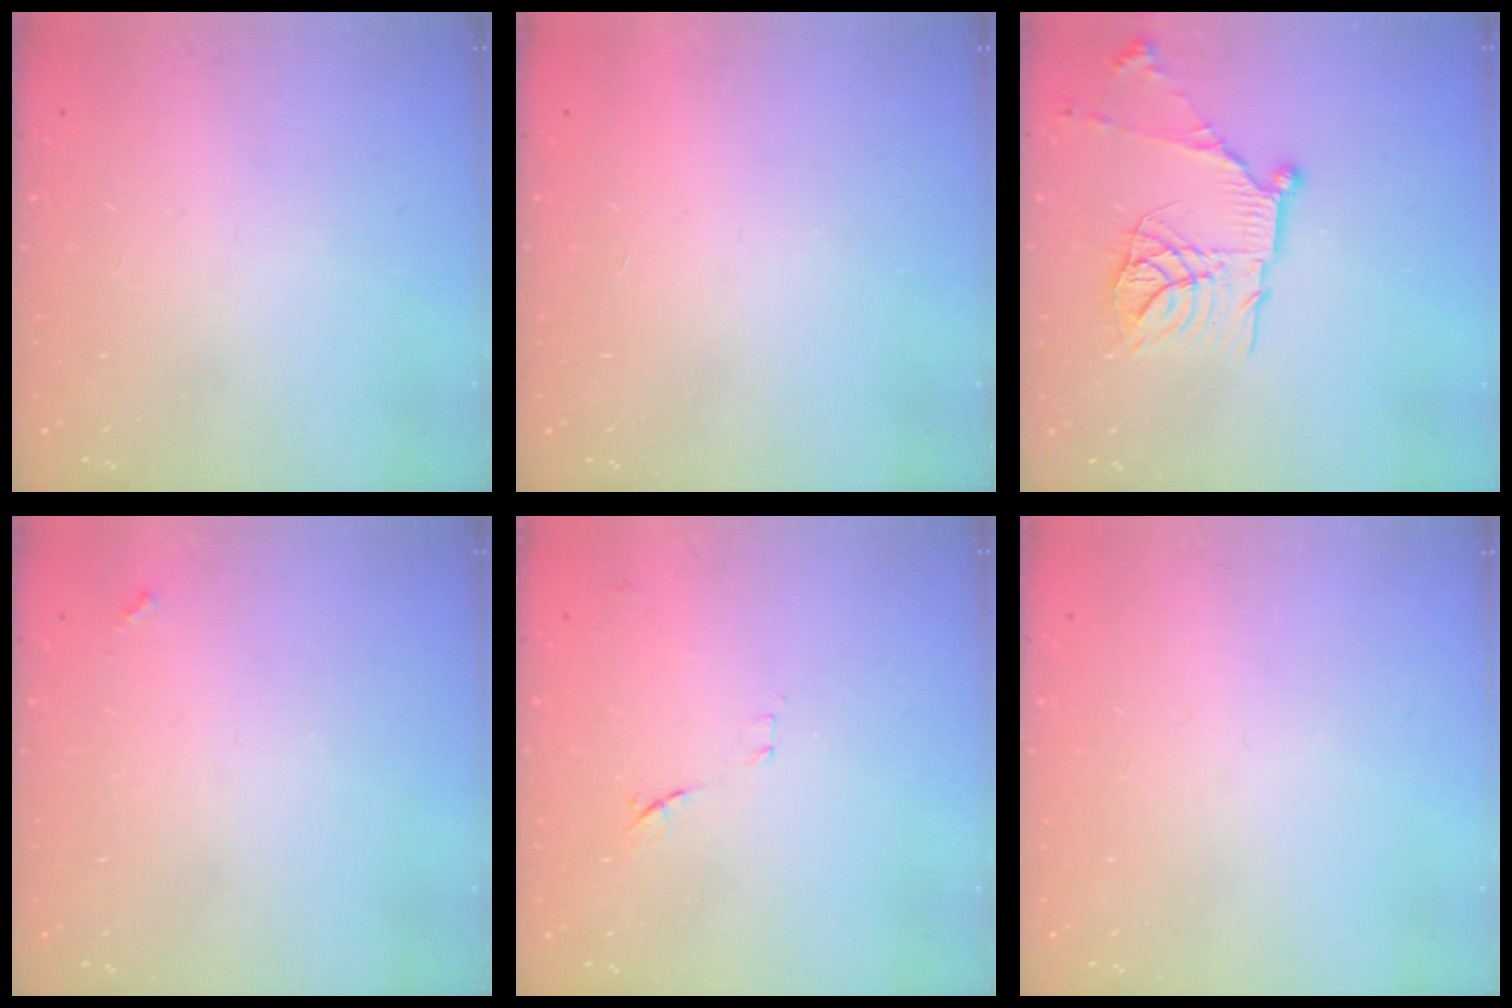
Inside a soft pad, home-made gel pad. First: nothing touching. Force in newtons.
{"total": 1.7, "press": 1.7, "slide": 0.1}
{"total": 17.9, "press": 17.8, "slide": 1.6}
{"total": 3.5, "press": 3.5, "slide": 0.3}
{"total": 7.5, "press": 7.5, "slide": 0.8}
{"total": 0.0}